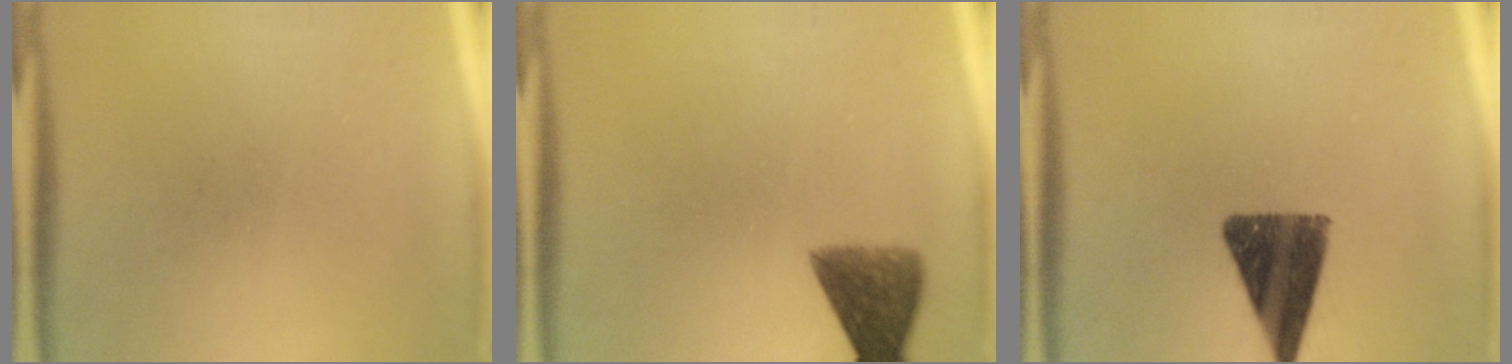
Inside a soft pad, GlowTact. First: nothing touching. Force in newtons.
{"total": 6.7}
{"total": 12.2}